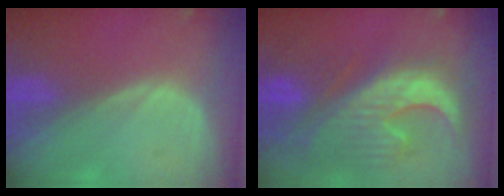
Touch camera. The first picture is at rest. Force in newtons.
{"total": 13.3, "press": 11.4, "slide": 6.9}